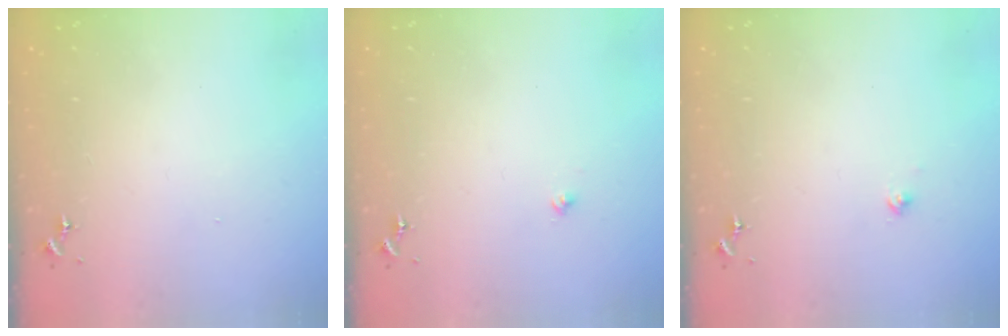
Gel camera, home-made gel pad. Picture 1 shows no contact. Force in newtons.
{"total": 2.1, "press": 2.1, "slide": 0.3}
{"total": 2.3, "press": 2.3, "slide": 0.2}